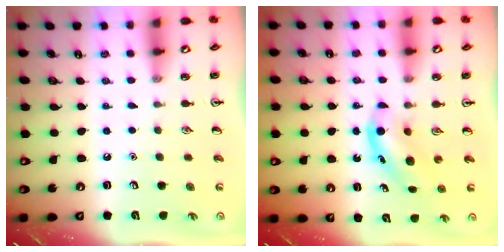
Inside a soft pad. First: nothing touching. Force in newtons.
{"total": 4.3, "press": 4.1, "slide": 1.2}